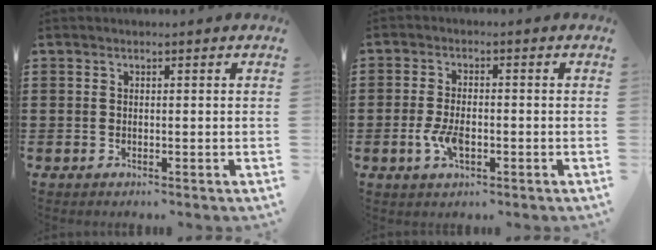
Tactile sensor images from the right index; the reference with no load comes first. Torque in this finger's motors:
{"motor_torque": [2.14, 0.00, 0.53, 0.12]}